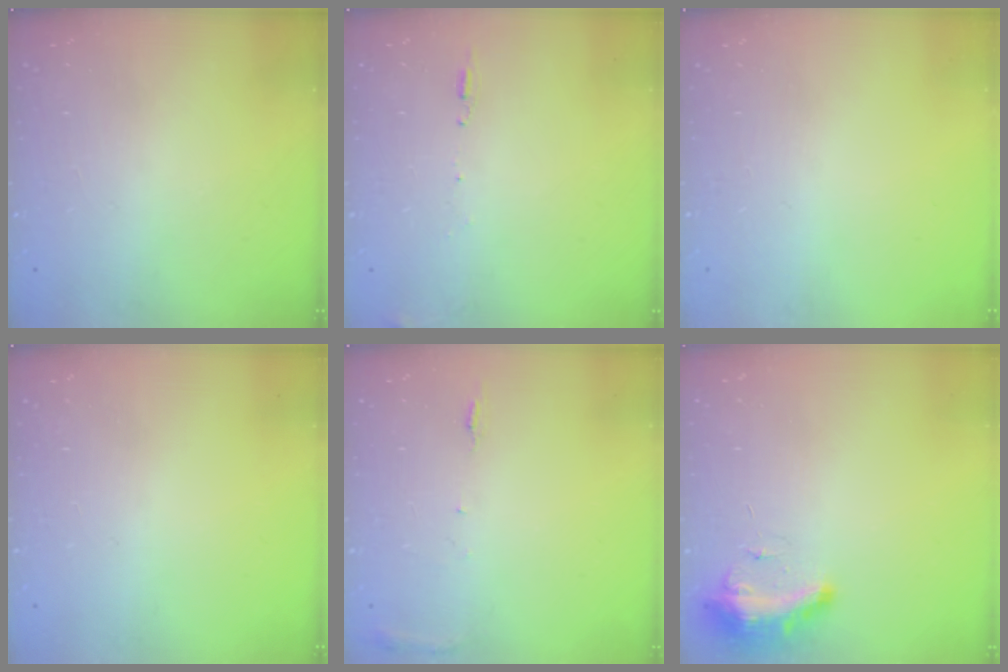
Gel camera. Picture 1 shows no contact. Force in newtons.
{"total": 5.6, "press": 5.3, "slide": 1.7}
{"total": 0.0}
{"total": 0.0}
{"total": 5.7, "press": 5.7, "slide": 0.6}
{"total": 9.1, "press": 9.1, "slide": 1.0}